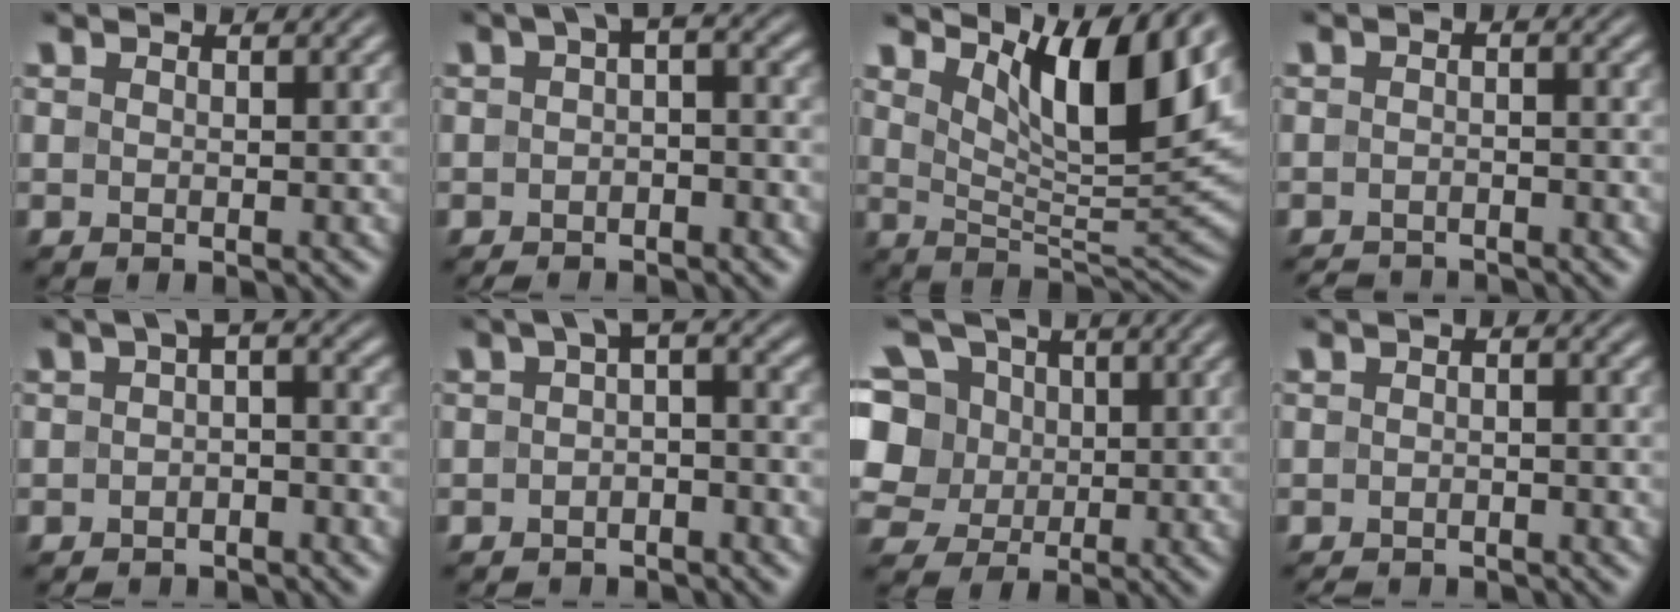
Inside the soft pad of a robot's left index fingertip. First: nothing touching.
{"total": 3.4, "force": [-1.1, 1.7, 2.8], "torque": [-0.036, 0.010, -0.027]}
{"total": 9.7, "force": [5.2, 2.7, 7.8], "torque": [-0.122, -0.008, 0.089]}
{"total": 3.4, "force": [-3.1, 0.8, 1.0], "torque": [-0.016, -0.006, -0.055]}
{"total": 3.2, "force": [-1.0, 1.8, 2.4], "torque": [-0.026, 0.010, -0.027]}
{"total": 3.3, "force": [-1.1, 1.8, 2.6], "torque": [-0.027, 0.011, -0.030]}
{"total": 9.9, "force": [2.5, 8.5, 4.5], "torque": [-0.111, 0.027, 0.028]}
{"total": 2.2, "force": [-1.8, 0.7, 1.0], "torque": [-0.014, -0.001, -0.032]}